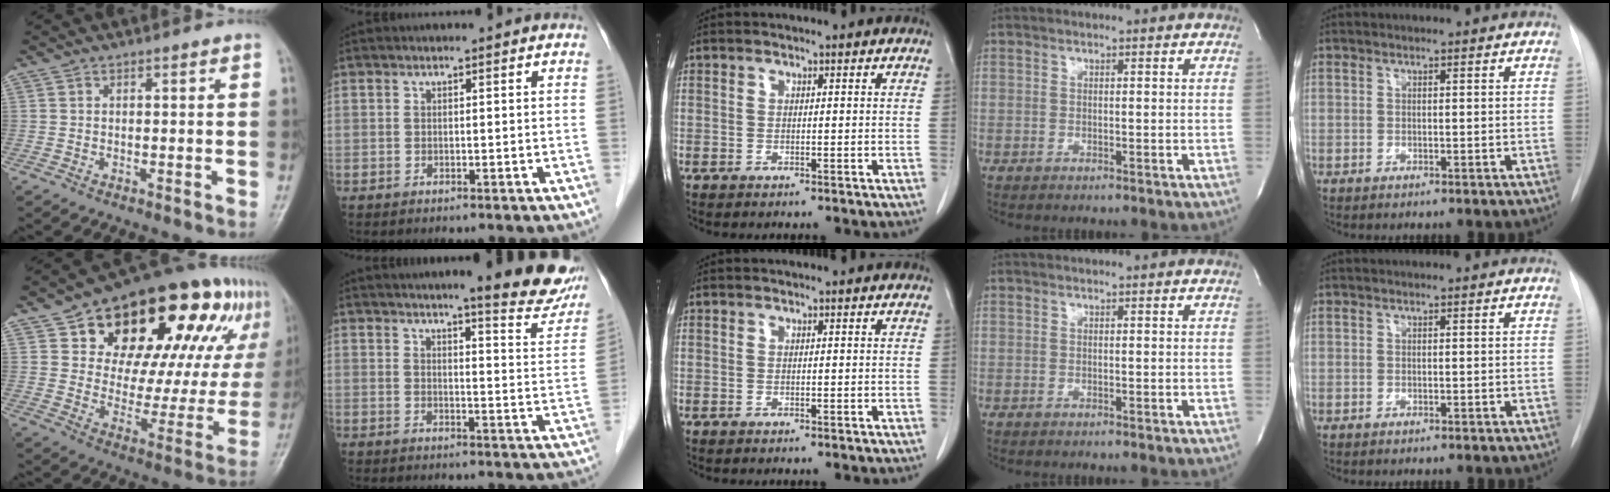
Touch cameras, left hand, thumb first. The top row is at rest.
{"thumb": {"total": 29.8, "force": [14.6, 15.7, 20.8], "torque": [-0.252, 0.003, 0.220]}, "index": {"total": 13.0, "force": [10.9, 1.1, 6.9], "torque": [-0.069, -0.027, 0.120]}}